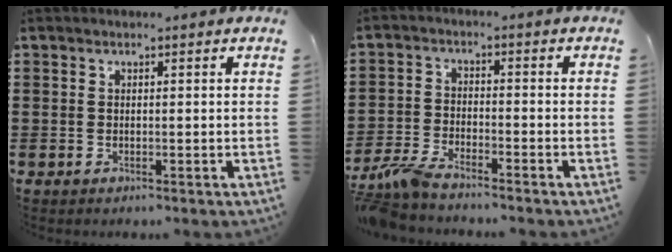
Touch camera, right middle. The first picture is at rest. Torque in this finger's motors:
{"motor_torque": [1.33, 0.81, 0.03, 0.02]}